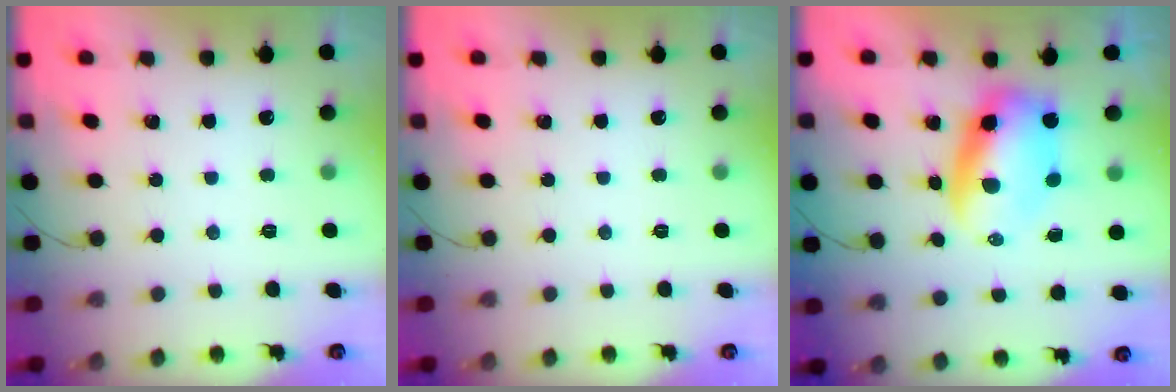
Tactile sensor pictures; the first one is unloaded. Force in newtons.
{"total": 0.0}
{"total": 9.1, "press": 8.8, "slide": 2.5}